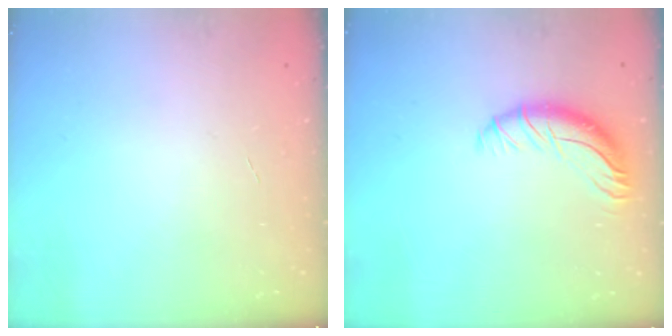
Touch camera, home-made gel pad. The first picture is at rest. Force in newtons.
{"total": 10.7, "press": 10.4, "slide": 2.5}